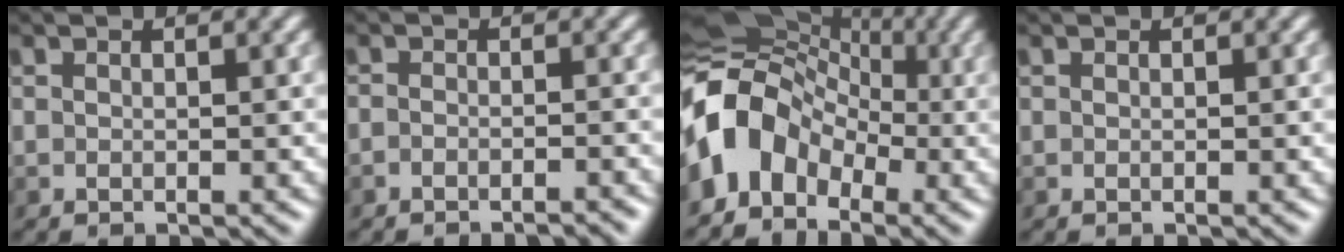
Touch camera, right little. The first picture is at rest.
{"total": 2.6, "force": [-2.5, 0.5, 0.8], "torque": [-0.011, 0.015, -0.033]}
{"total": 8.4, "force": [-2.5, 6.4, 4.8], "torque": [-0.085, 0.016, -0.067]}
{"total": 0.0}